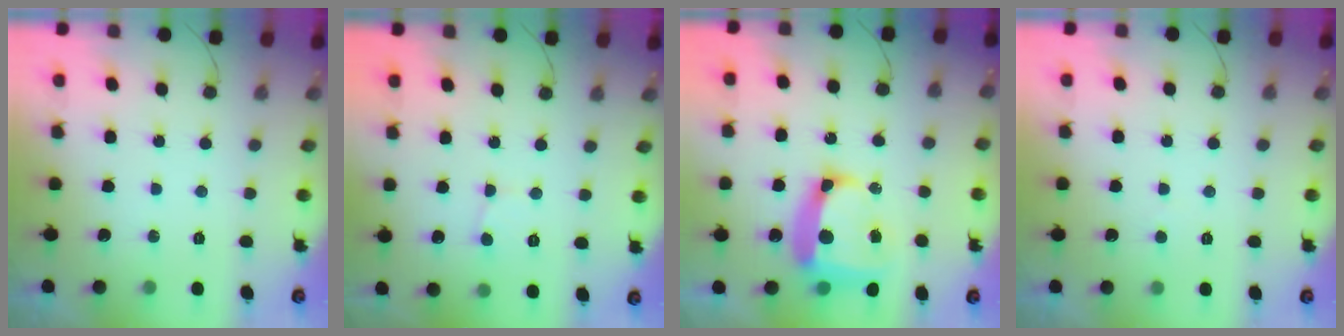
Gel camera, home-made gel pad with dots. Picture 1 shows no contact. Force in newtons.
{"total": 2.1, "press": 2.1, "slide": 0.2}
{"total": 16.4, "press": 16.3, "slide": 2.1}
{"total": 1.4, "press": 1.4, "slide": 0.2}